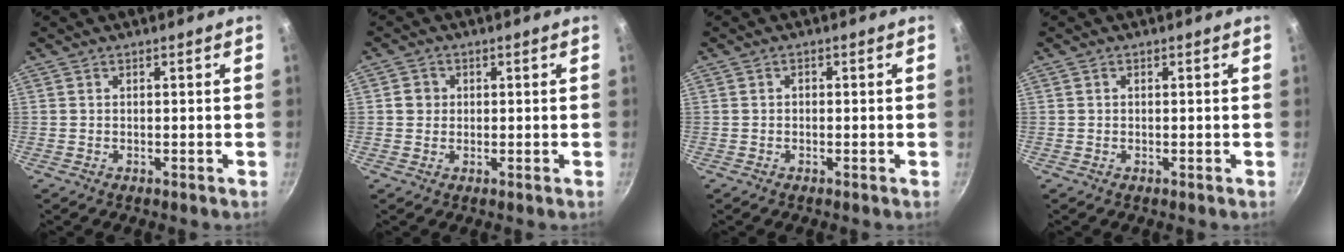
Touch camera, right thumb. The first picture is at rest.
{"total": 2.4, "force": [0.2, 2.3, 0.6], "torque": [0.003, 0.007, 0.000]}
{"total": 0.7, "force": [-0.2, 0.6, 0.4], "torque": [-0.004, 0.004, -0.003]}
{"total": 0.0}